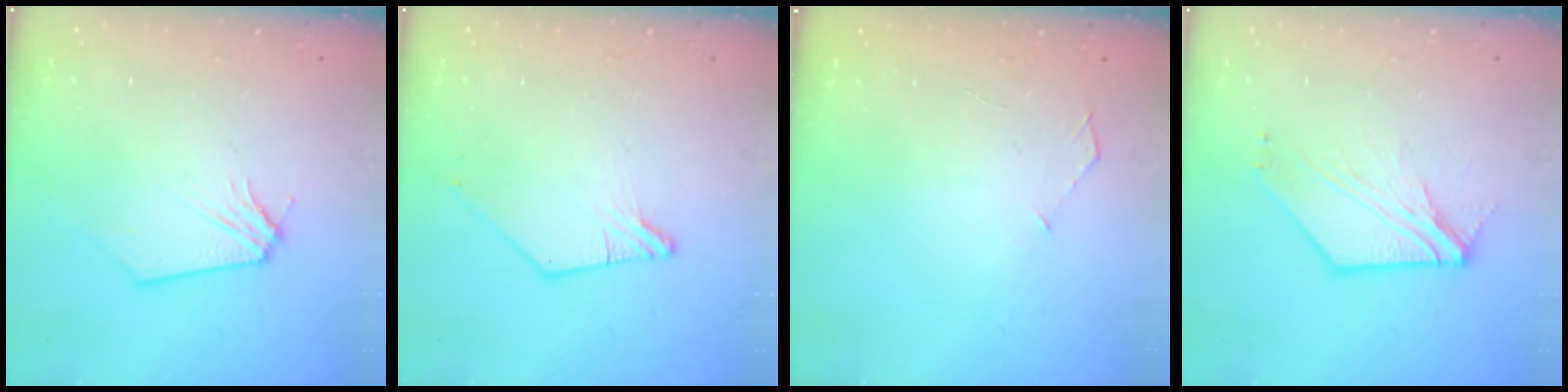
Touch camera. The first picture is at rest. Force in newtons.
{"total": 1.3, "press": 1.2, "slide": 0.3}
{"total": 3.9, "press": 3.9, "slide": 0.5}
{"total": 7.2, "press": 7.1, "slide": 0.9}